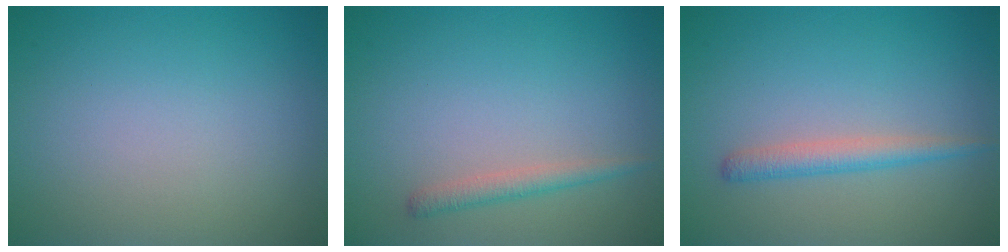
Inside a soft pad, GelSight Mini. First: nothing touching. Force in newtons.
{"total": 1.5, "press": 1.5, "slide": 0.1}
{"total": 2.1, "press": 2.1, "slide": 0.1}